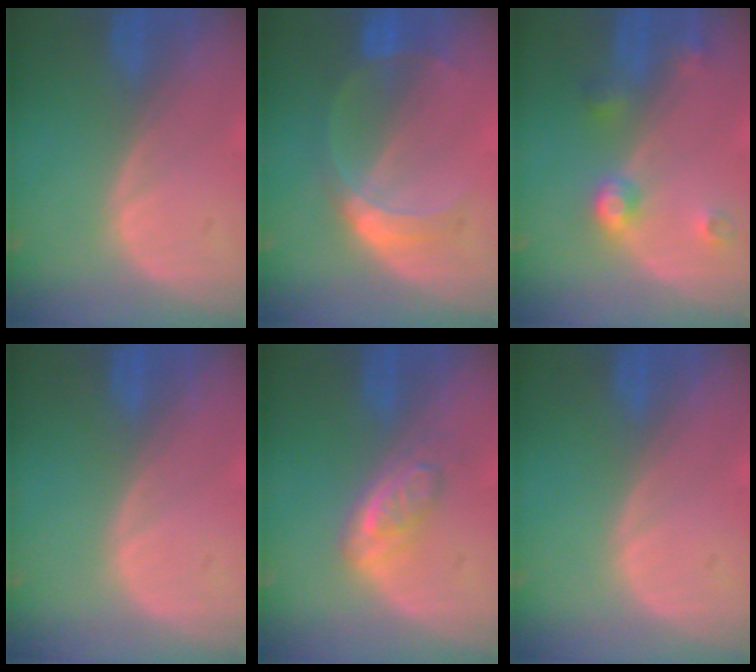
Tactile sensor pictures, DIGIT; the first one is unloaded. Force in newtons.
{"total": 5.0, "press": 4.9, "slide": 0.2}
{"total": 4.4, "press": 3.9, "slide": 2.1}
{"total": 0.0}
{"total": 4.3, "press": 4.2, "slide": 0.8}
{"total": 0.0}